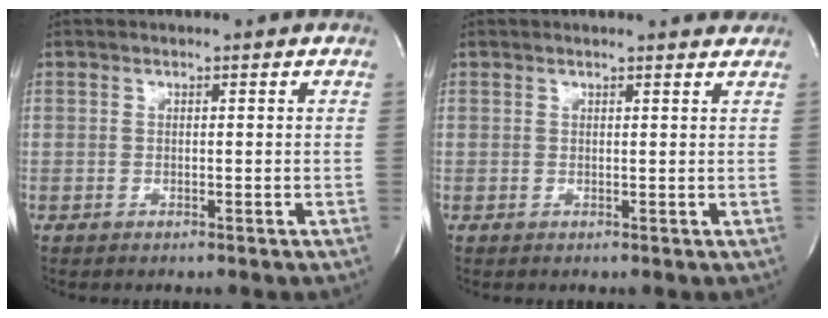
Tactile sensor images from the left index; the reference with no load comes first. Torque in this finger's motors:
{"motor_torque": [0.22, -0.17, -0.03, 0.01]}